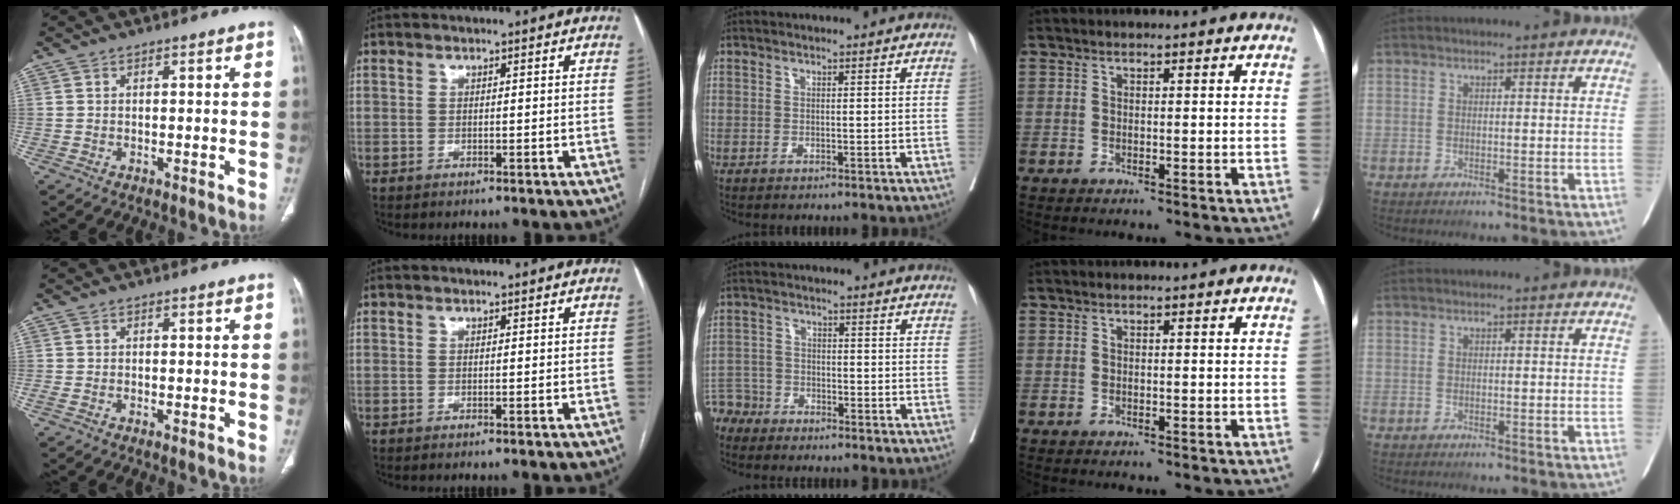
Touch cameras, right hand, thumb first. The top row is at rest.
{"thumb": {"total": 1.2, "force": [-0.4, 0.4, 1.1], "torque": [-0.028, -0.005, -0.009]}, "middle": {"total": 4.7, "force": [-4.2, 2.0, -0.7], "torque": [0.019, -0.001, -0.087]}}